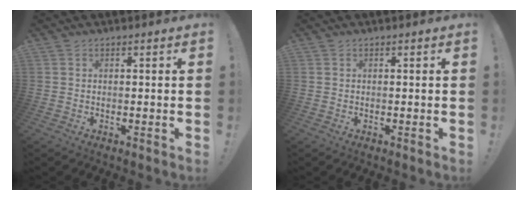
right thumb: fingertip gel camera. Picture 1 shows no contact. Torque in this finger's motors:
{"motor_torque": [-0.11, -0.11, -0.07, 0.13, 0.00]}